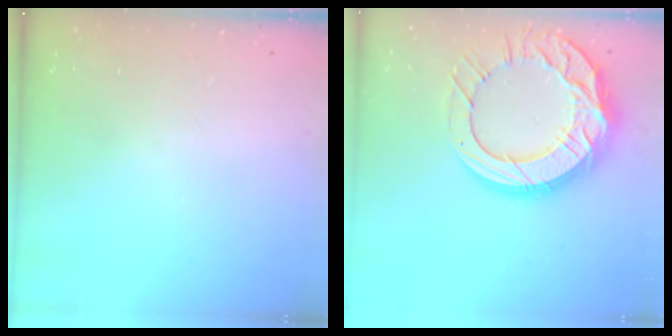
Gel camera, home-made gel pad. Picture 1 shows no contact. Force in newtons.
{"total": 24.9, "press": 24.8, "slide": 2.4}